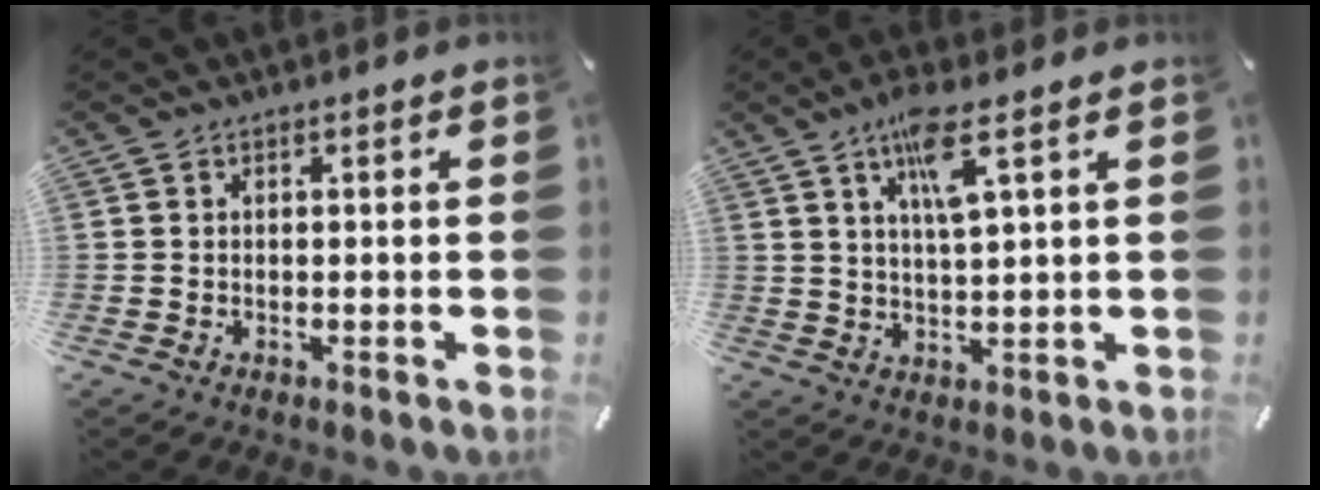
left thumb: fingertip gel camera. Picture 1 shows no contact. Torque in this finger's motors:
{"motor_torque": [1.45, 1.46, 0.89, -0.92, 0.34]}